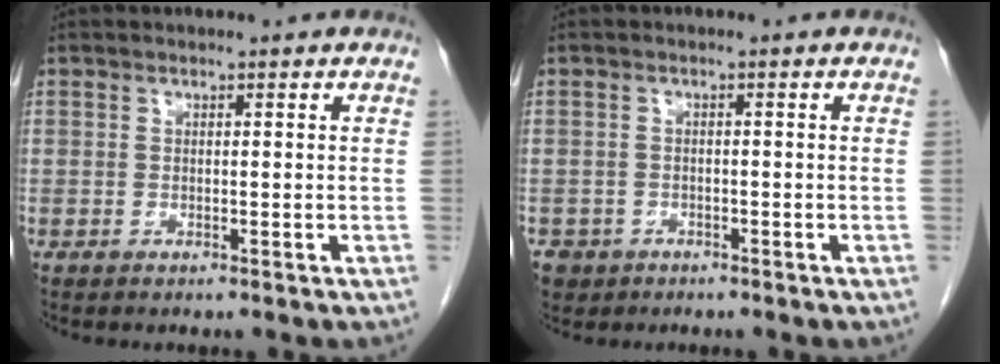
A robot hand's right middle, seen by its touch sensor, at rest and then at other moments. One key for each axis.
{"total": 3.3, "fx": -2.0, "fy": 2.6, "fz": 0.5, "tx": -0.011, "ty": 0.004, "tz": -0.032}